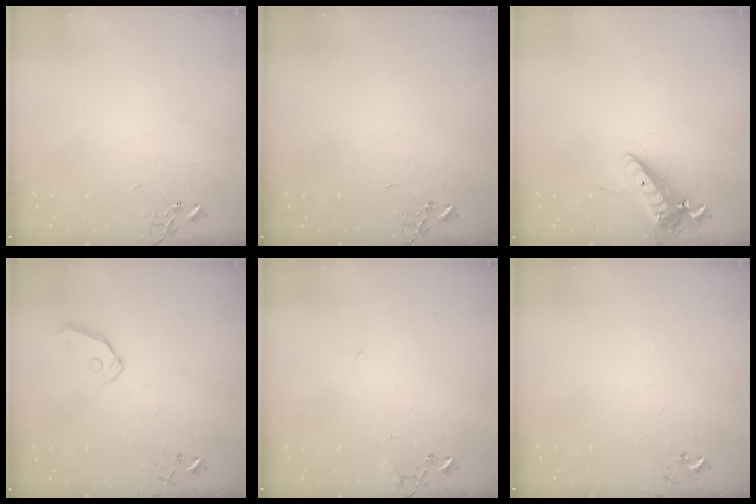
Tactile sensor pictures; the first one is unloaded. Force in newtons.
{"total": 0.0}
{"total": 14.5, "press": 14.2, "slide": 2.9}
{"total": 7.3, "press": 7.2, "slide": 0.8}
{"total": 9.3, "press": 9.3, "slide": 0.7}
{"total": 5.5, "press": 5.4, "slide": 0.4}